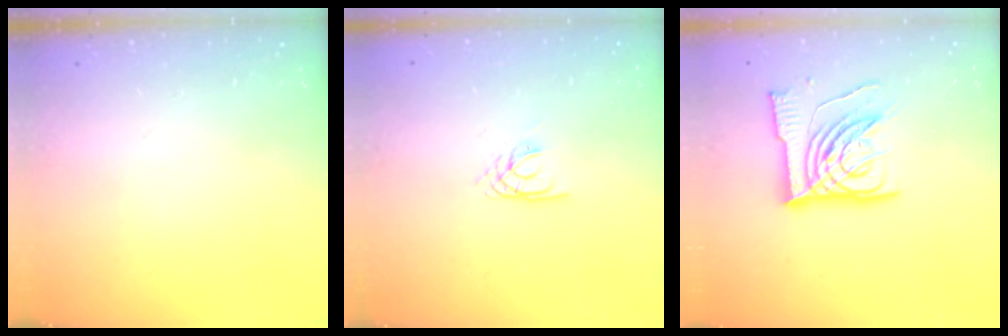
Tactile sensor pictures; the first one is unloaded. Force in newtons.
{"total": 2.2, "press": 2.2, "slide": 0.3}
{"total": 15.3, "press": 15.2, "slide": 2.0}